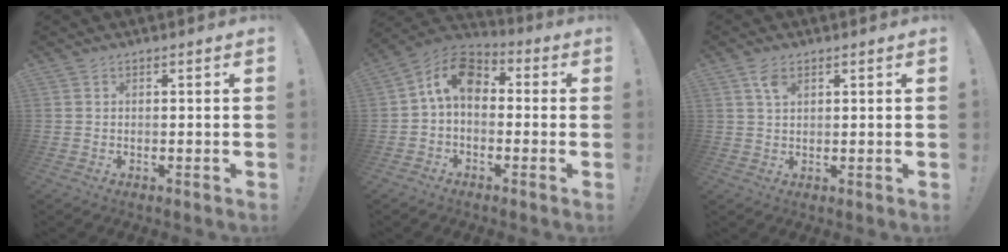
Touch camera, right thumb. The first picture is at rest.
{"total": 10.7, "force": [1.7, 7.0, 7.9], "torque": [-0.134, 0.014, 0.036]}
{"total": 3.5, "force": [1.9, 1.8, 2.4], "torque": [-0.044, -0.003, 0.033]}